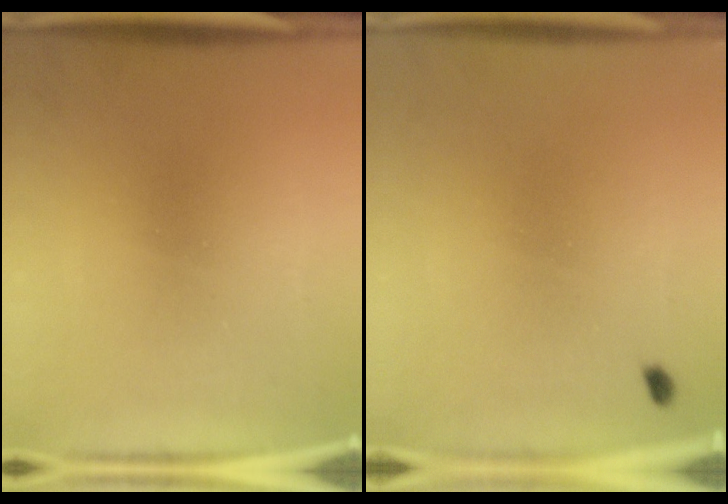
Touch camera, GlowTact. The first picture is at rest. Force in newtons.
{"total": 0.8}